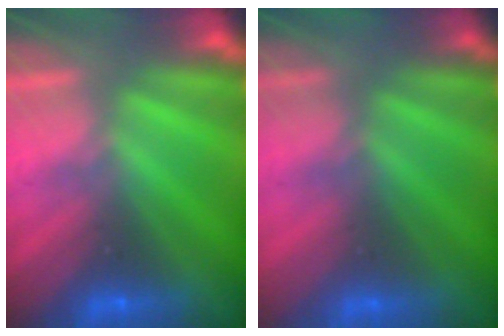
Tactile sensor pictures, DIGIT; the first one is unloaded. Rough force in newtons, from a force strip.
{"total": 2.5}